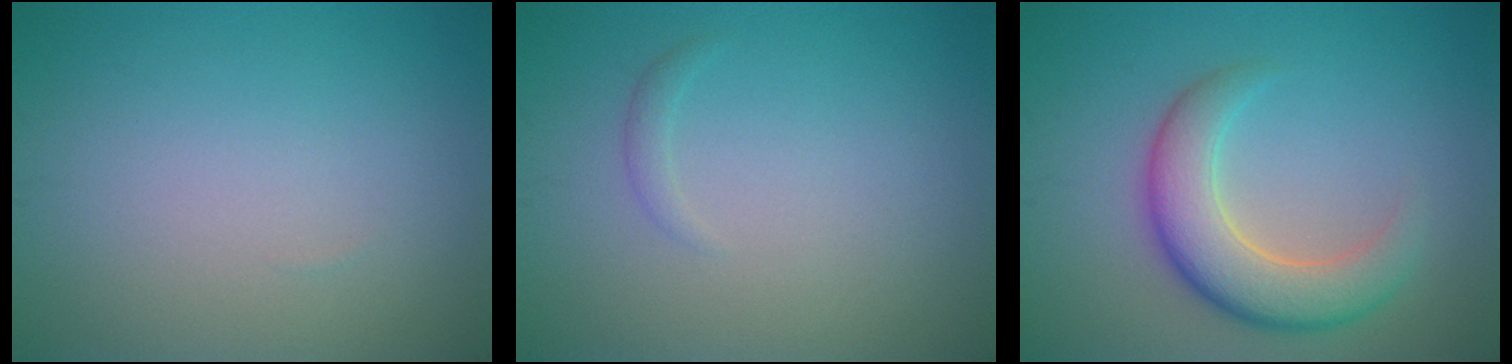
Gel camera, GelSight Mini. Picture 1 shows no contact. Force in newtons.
{"total": 0.7, "press": 0.7, "slide": 0.0}
{"total": 5.8, "press": 5.8, "slide": 0.4}